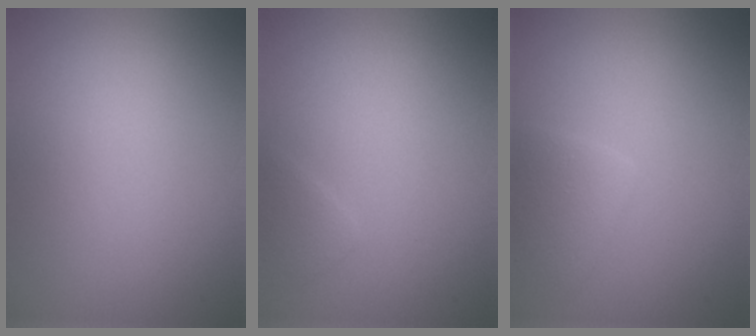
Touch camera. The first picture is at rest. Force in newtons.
{"total": 1.1, "press": 1.1, "slide": 0.0}
{"total": 2.4, "press": 2.4, "slide": 0.0}